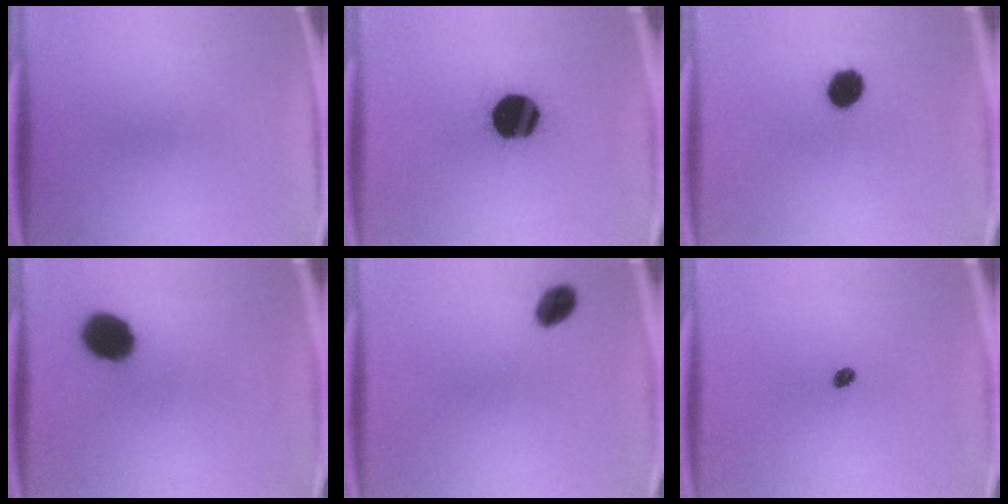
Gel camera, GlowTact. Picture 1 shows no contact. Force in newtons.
{"total": 19.9}
{"total": 6.6}
{"total": 10.8}
{"total": 4.5}
{"total": 1.7}